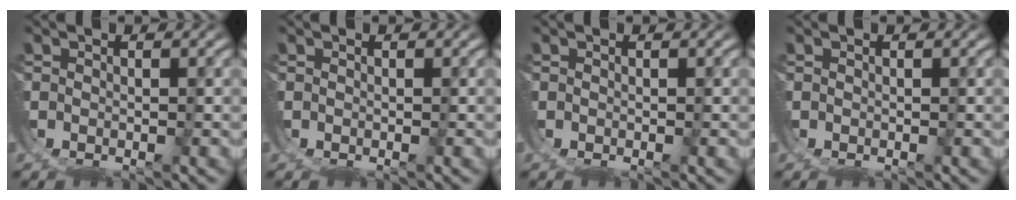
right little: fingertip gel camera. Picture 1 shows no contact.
{"total": 0.0}
{"total": 0.0}
{"total": 0.0}